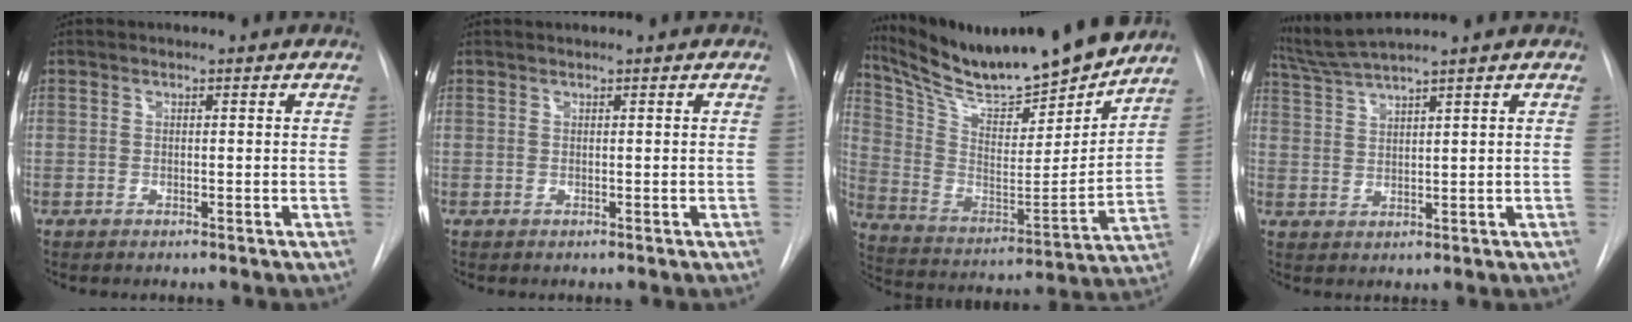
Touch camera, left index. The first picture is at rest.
{"total": 0.0}
{"total": 22.7, "force": [20.7, 2.4, 9.0], "torque": [-0.171, -0.040, 0.331]}
{"total": 4.8, "force": [4.2, -1.7, 1.7], "torque": [-0.047, 0.004, 0.090]}